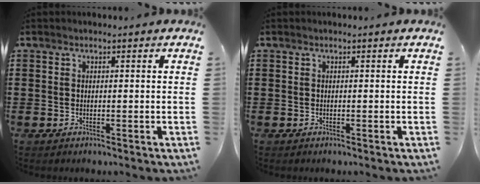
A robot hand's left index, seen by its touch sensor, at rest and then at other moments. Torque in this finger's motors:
{"motor_torque": [-0.02, -0.02, 0.00, 0.00]}